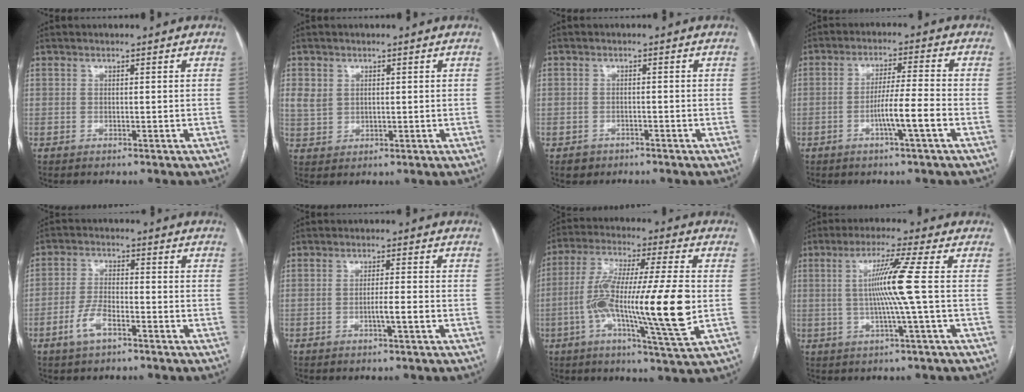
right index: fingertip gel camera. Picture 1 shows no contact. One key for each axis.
{"total": 3.7, "fx": 1.4, "fy": 3.1, "fz": 1.6, "tx": -0.034, "ty": 0.009, "tz": 0.037}
{"total": 2.0, "fx": -1.3, "fy": 1.6, "fz": 0.0, "tx": -0.004, "ty": 0.007, "tz": -0.020}
{"total": 6.2, "fx": -2.4, "fy": -0.6, "fz": 5.7, "tx": -0.104, "ty": 0.000, "tz": -0.042}
{"total": 5.2, "fx": -2.9, "fy": 1.9, "fz": 3.8, "tx": -0.085, "ty": 0.002, "tz": -0.055}
{"total": 2.5, "fx": -1.0, "fy": -0.1, "fz": 2.3, "tx": -0.037, "ty": 0.000, "tz": -0.016}
{"total": 18.2, "fx": -2.6, "fy": 0.6, "fz": 18.0, "tx": -0.330, "ty": -0.003, "tz": -0.048}
{"total": 8.0, "fx": 0.1, "fy": -2.1, "fz": 7.8, "tx": -0.147, "ty": 0.002, "tz": 0.007}